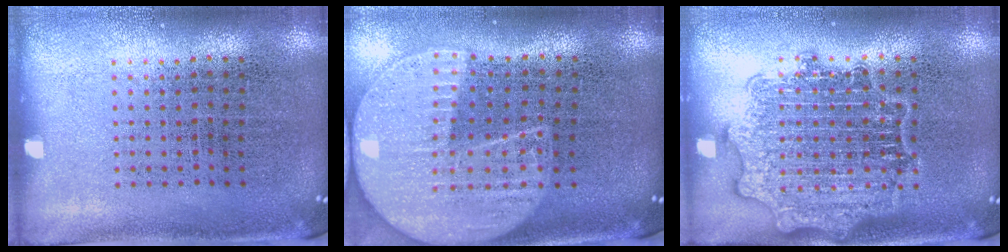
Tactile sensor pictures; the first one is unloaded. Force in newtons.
{"total": 2.3, "press": 2.0, "slide": 1.2}
{"total": 3.0, "press": 3.0, "slide": 0.5}